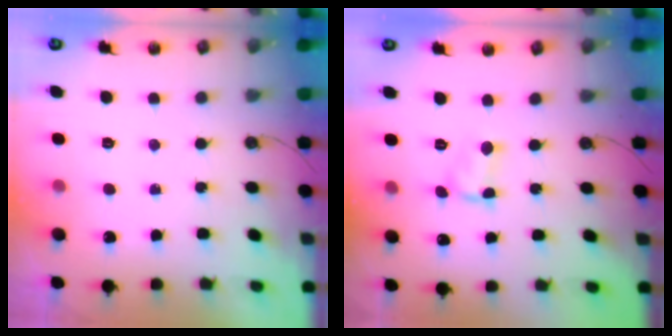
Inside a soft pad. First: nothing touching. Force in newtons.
{"total": 3.6, "press": 3.6, "slide": 0.4}